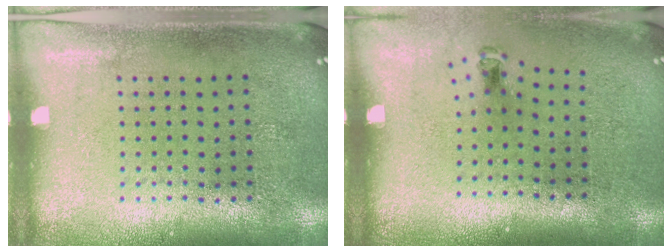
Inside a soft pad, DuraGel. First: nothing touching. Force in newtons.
{"total": 0.6, "press": 0.3, "slide": 0.5}